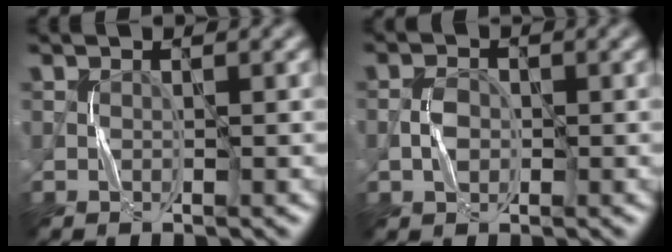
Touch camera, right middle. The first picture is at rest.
{"total": 2.0, "force": [-0.4, 1.4, 1.4], "torque": [-0.027, 0.005, -0.011]}